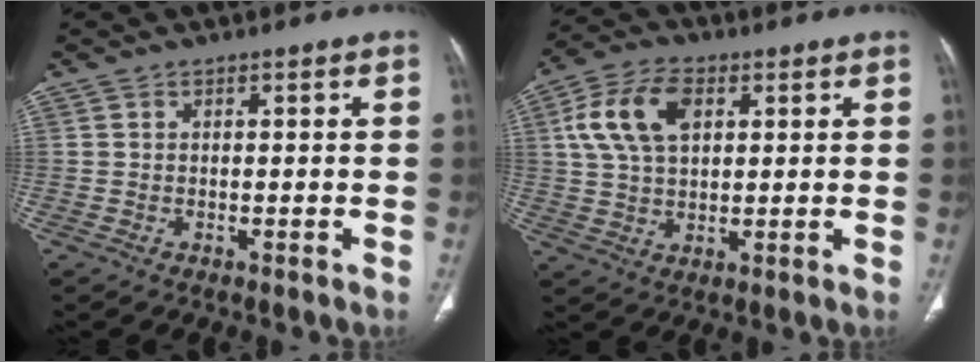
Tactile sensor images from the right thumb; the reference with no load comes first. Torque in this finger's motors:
{"motor_torque": [-1.04, 1.27, 0.63, -0.49, 0.33]}